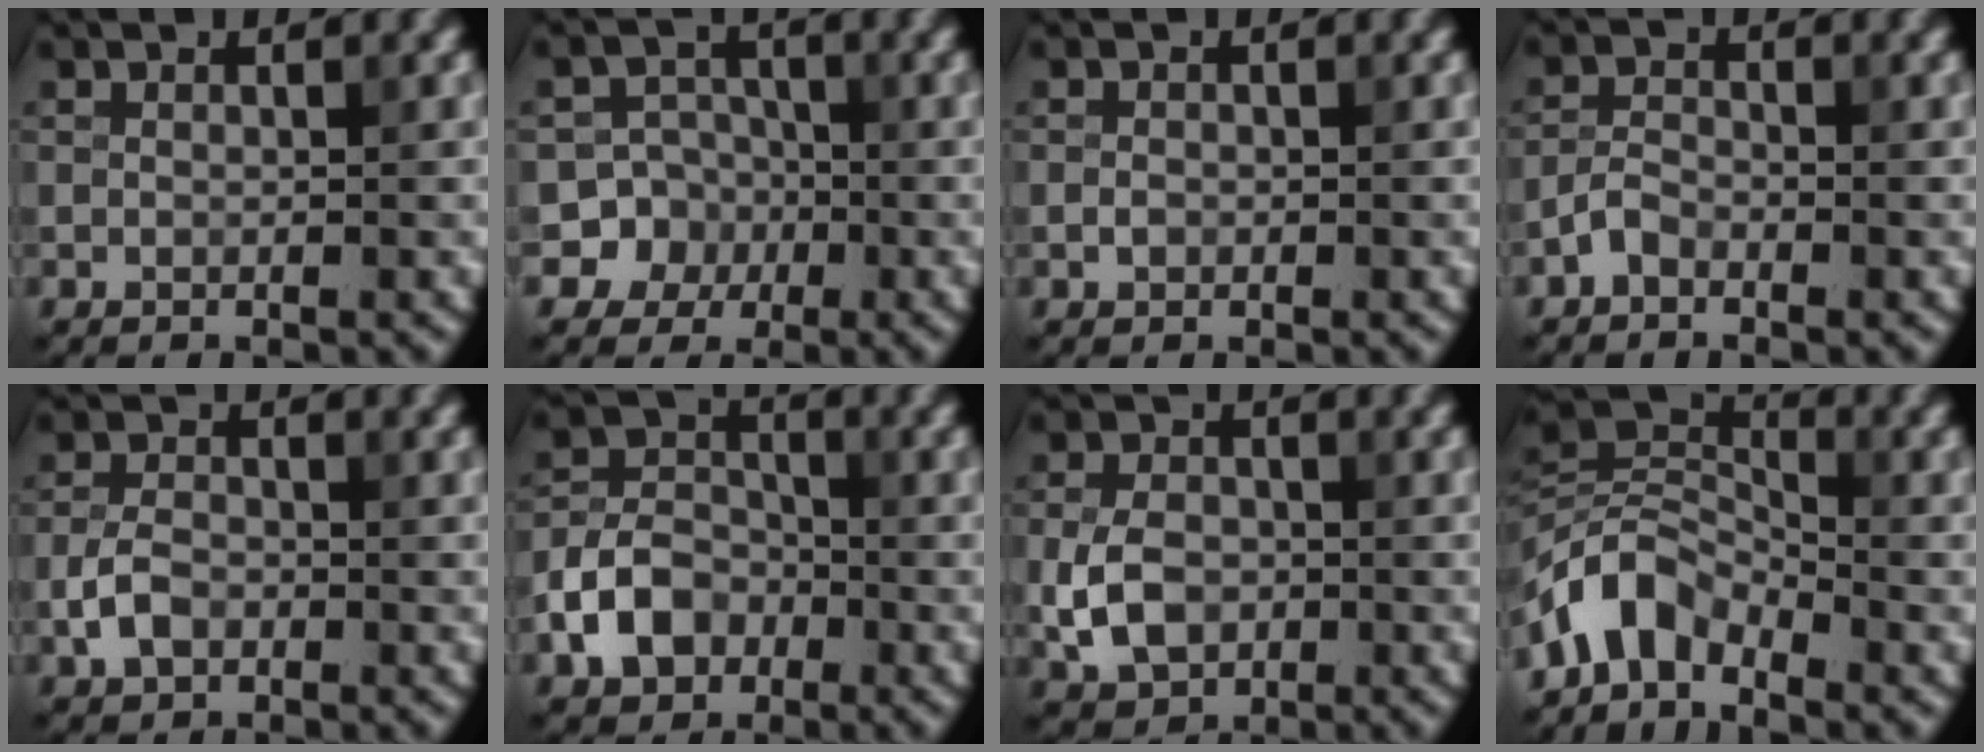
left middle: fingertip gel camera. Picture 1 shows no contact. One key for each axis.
{"total": 6.5, "fx": -2.1, "fy": 6.1, "fz": 0.4, "tx": 0.009, "ty": 0.004, "tz": -0.054}
{"total": 0.7, "fx": -0.2, "fy": 0.6, "fz": 0.3, "tx": -0.004, "ty": -0.001, "tz": -0.006}
{"total": 1.5, "fx": -1.1, "fy": 0.7, "fz": 0.7, "tx": -0.013, "ty": 0.006, "tz": -0.028}
{"total": 2.6, "fx": -1.0, "fy": 1.8, "fz": 1.6, "tx": -0.030, "ty": 0.004, "tz": -0.025}
{"total": 4.9, "fx": -2.1, "fy": 3.7, "fz": 2.5, "tx": -0.046, "ty": 0.002, "tz": -0.045}
{"total": 4.4, "fx": -1.0, "fy": 3.3, "fz": 2.8, "tx": -0.060, "ty": -0.003, "tz": -0.023}
{"total": 4.8, "fx": -3.2, "fy": 2.7, "fz": 2.4, "tx": -0.044, "ty": 0.011, "tz": -0.073}